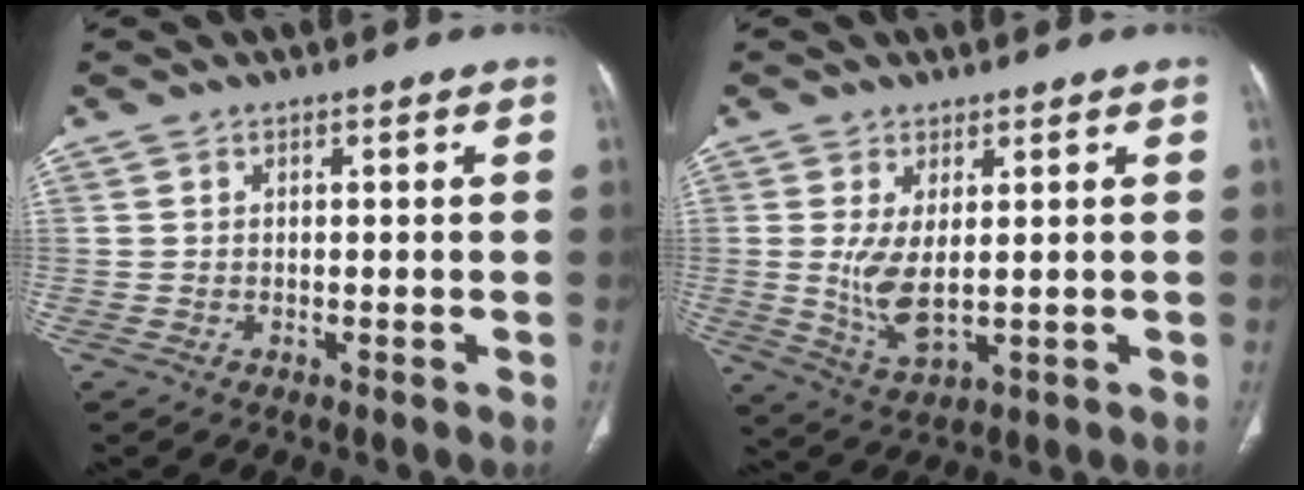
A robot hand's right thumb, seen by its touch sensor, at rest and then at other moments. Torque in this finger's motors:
{"motor_torque": [-0.68, 0.40, 0.41, 0.85, 0.07]}